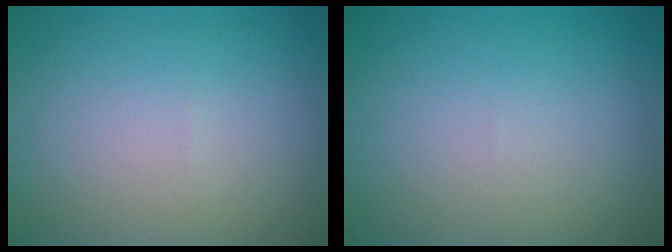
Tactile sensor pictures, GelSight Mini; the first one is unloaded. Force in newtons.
{"total": 0.0}